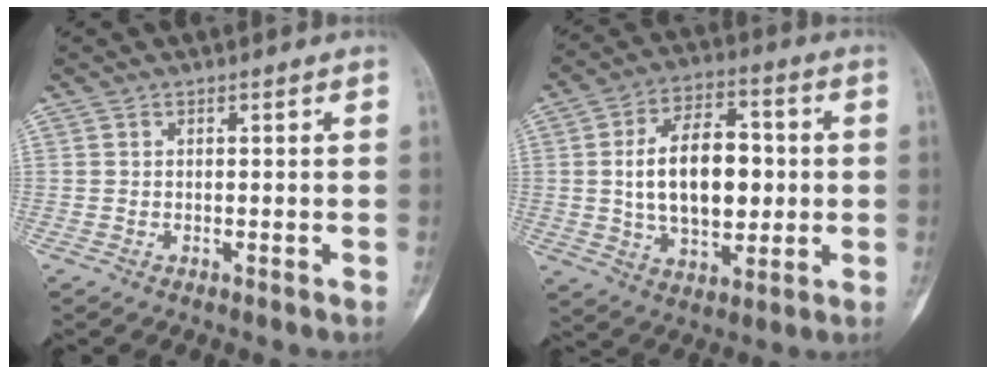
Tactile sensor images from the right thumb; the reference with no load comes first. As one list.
[{"total": 16.3, "force": [0.8, 9.5, 13.2], "torque": [-0.190, 0.011, 0.015]}]